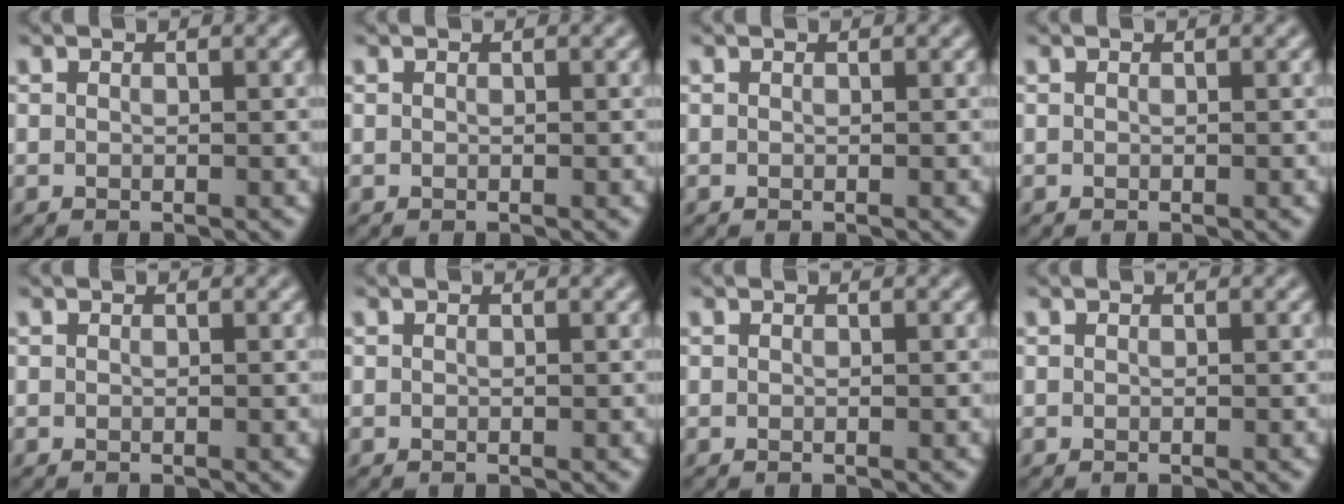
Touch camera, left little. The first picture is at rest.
{"total": 0.0}
{"total": 0.0}
{"total": 0.0}
{"total": 0.0}
{"total": 0.0}
{"total": 0.0}
{"total": 0.0}